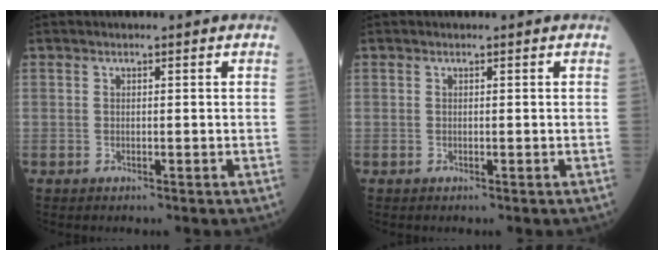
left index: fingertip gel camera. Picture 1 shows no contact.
{"total": 0.0}